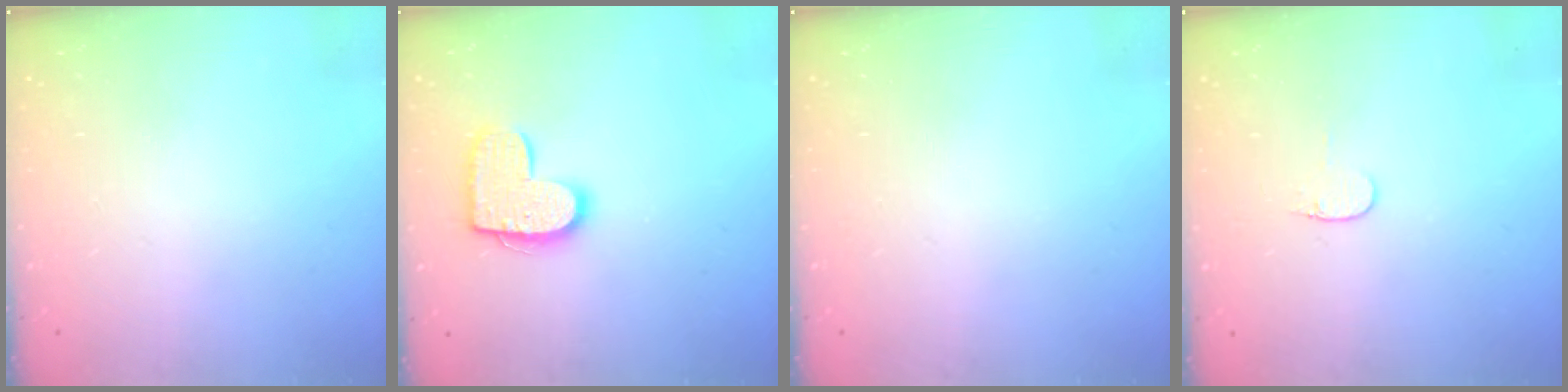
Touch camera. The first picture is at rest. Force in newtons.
{"total": 12.4, "press": 12.4, "slide": 0.6}
{"total": 0.0}
{"total": 3.2, "press": 3.1, "slide": 0.4}